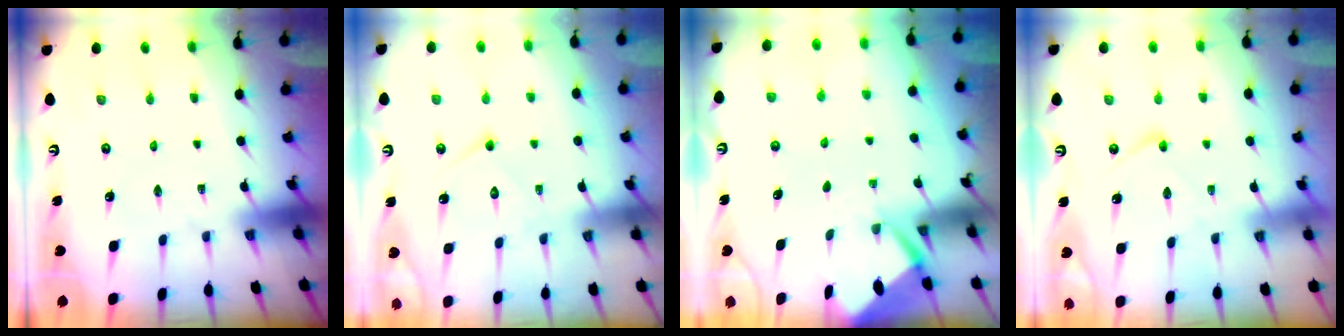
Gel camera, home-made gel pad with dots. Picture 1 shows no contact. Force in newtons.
{"total": 9.1, "press": 9.1, "slide": 0.8}
{"total": 2.4, "press": 2.4, "slide": 0.1}
{"total": 6.7, "press": 6.6, "slide": 0.7}